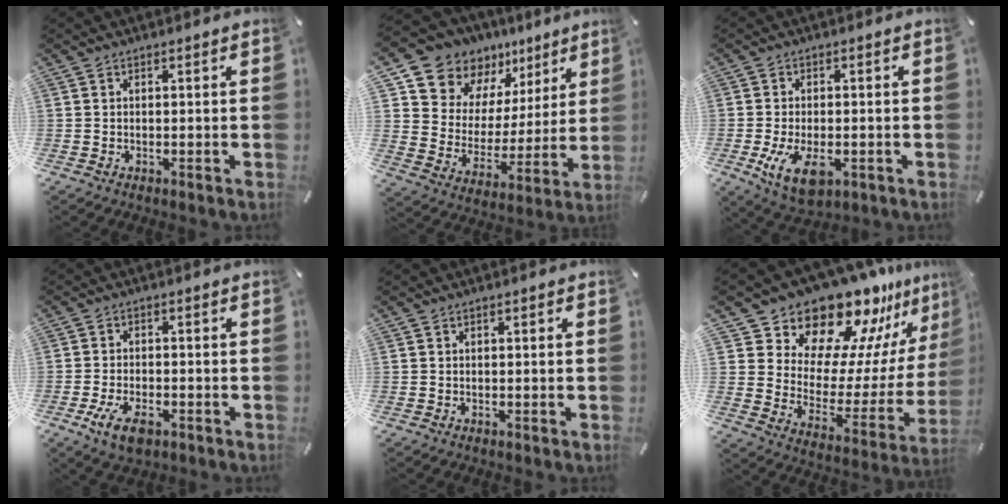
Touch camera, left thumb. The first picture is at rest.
{"total": 12.0, "force": [10.0, 6.6, -0.4], "torque": [-0.014, -0.109, 0.184]}
{"total": 7.9, "force": [-2.2, 4.6, 6.0], "torque": [-0.125, -0.011, -0.041]}
{"total": 6.0, "force": [-3.0, 3.2, 4.1], "torque": [-0.096, 0.005, -0.056]}
{"total": 0.0}
{"total": 18.3, "force": [16.7, 7.0, 2.9], "torque": [-0.031, -0.173, 0.285]}